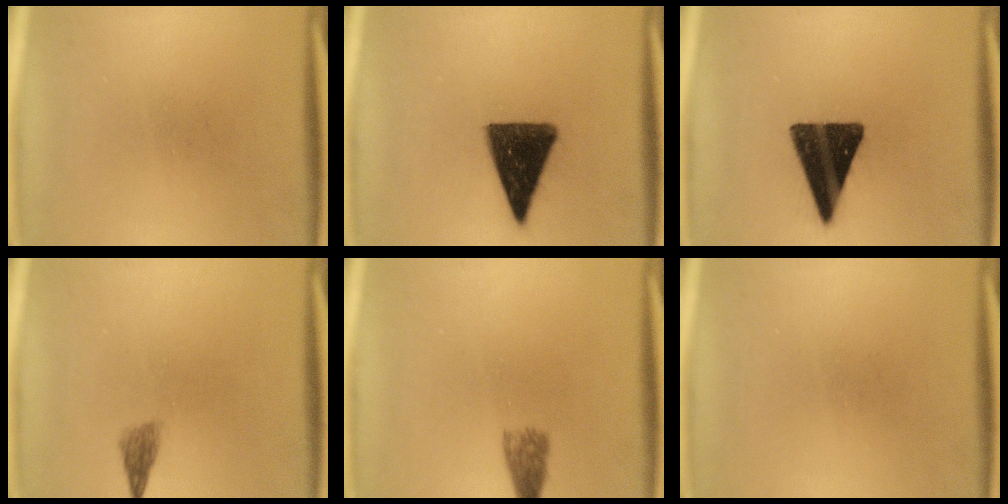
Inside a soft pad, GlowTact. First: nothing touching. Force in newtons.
{"total": 13.3}
{"total": 15.4}
{"total": 1.8}
{"total": 2.7}
{"total": 0.0}